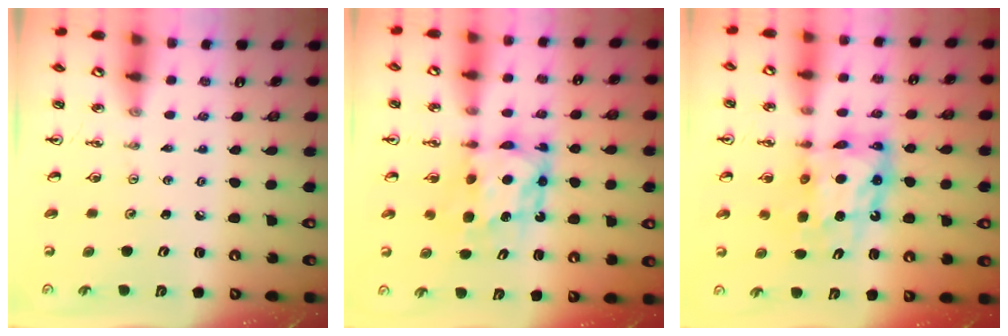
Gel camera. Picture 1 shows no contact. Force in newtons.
{"total": 6.7, "press": 6.7, "slide": 1.0}
{"total": 11.3, "press": 11.2, "slide": 1.0}